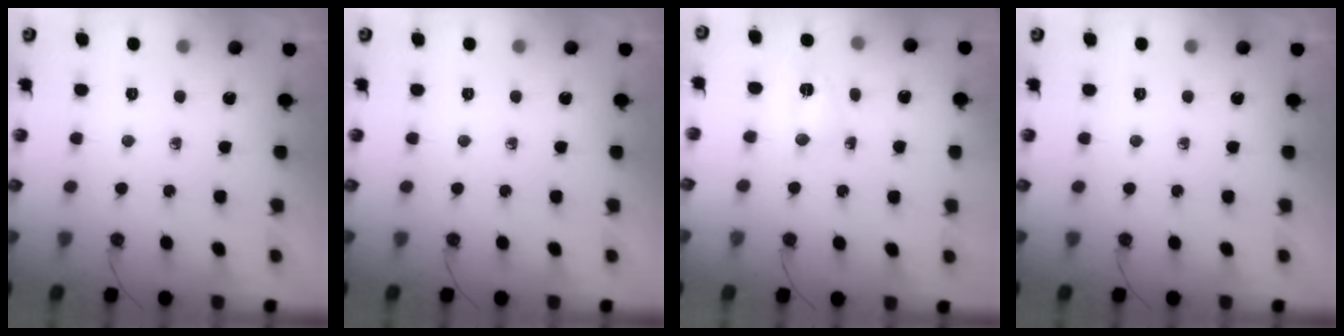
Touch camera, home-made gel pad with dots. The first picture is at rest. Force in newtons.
{"total": 0.0}
{"total": 3.4, "press": 3.1, "slide": 1.4}
{"total": 0.0}